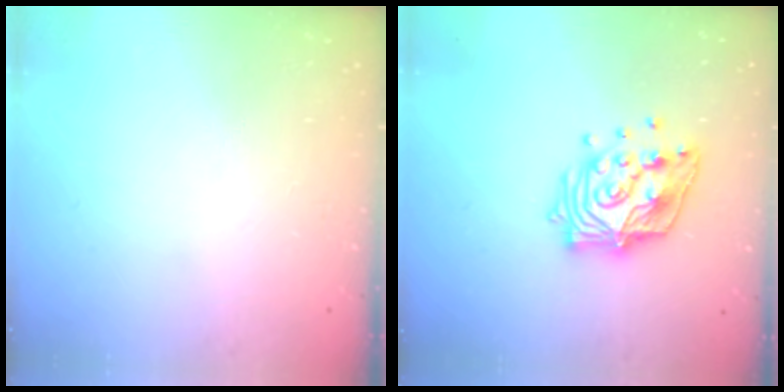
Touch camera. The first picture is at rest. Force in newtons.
{"total": 15.5, "press": 15.5, "slide": 1.2}